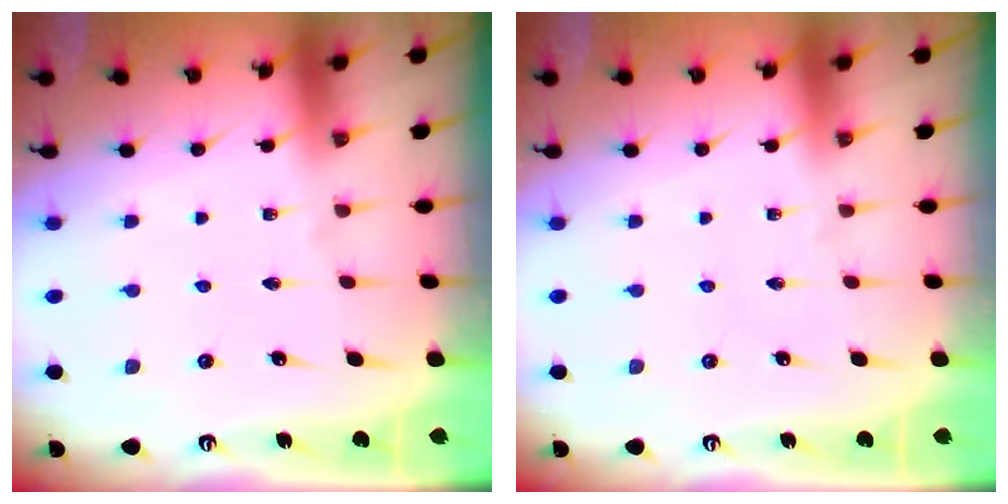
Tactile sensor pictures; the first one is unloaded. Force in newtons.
{"total": 0.0}